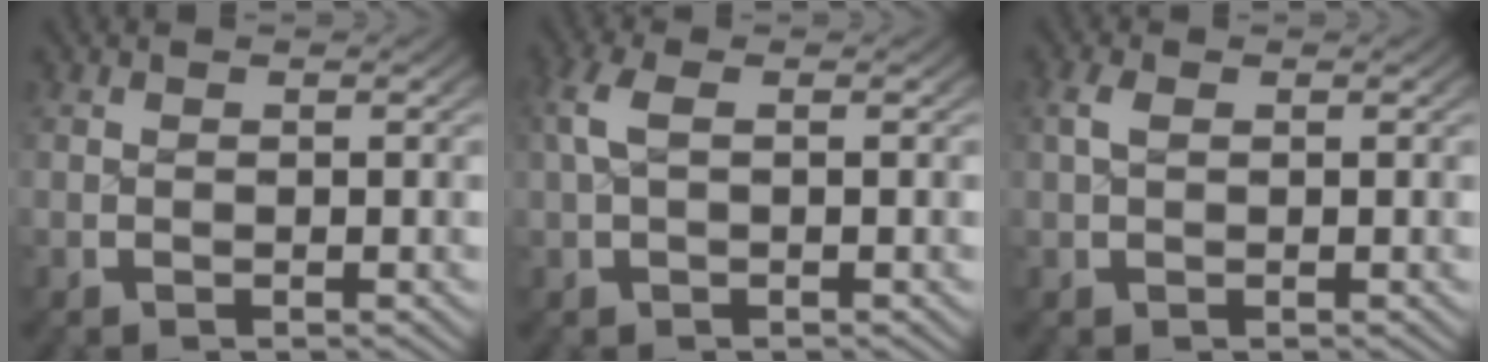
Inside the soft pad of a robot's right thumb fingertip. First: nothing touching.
{"total": 2.1, "force": [0.5, 0.7, 1.9], "torque": [-0.050, 0.006, 0.014]}
{"total": 1.2, "force": [0.5, 0.6, 0.9], "torque": [-0.025, 0.002, 0.013]}